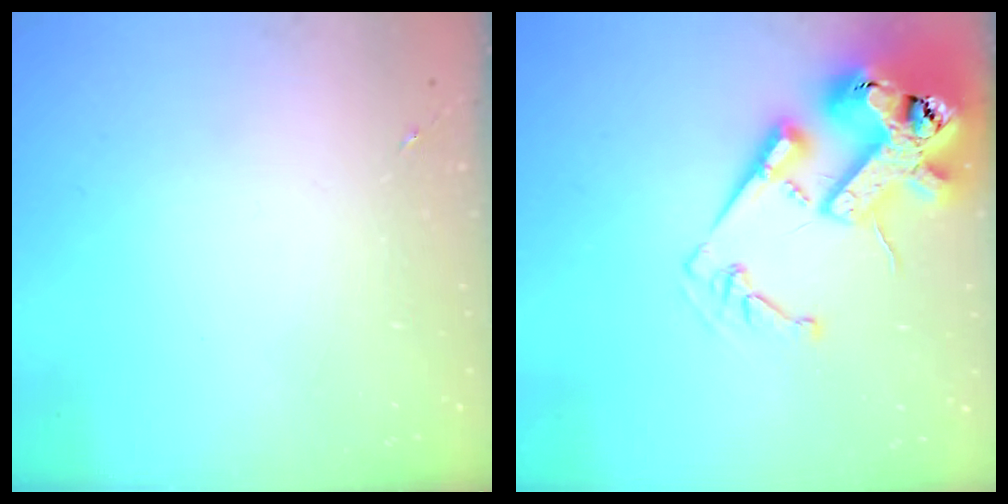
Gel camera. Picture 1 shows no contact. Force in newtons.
{"total": 24.1, "press": 23.9, "slide": 3.2}